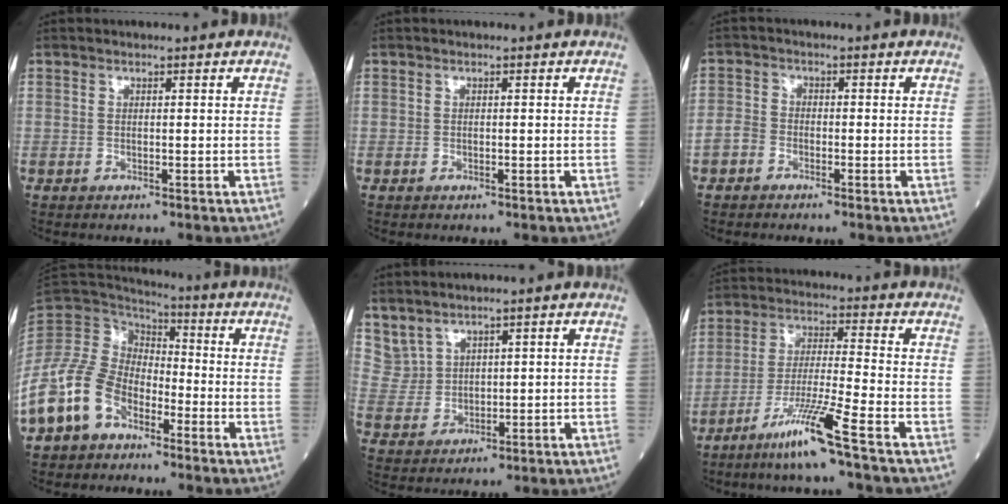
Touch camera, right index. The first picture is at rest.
{"total": 0.0}
{"total": 2.6, "force": [-1.6, 1.8, 0.9], "torque": [-0.016, 0.007, -0.036]}
{"total": 15.9, "force": [-9.0, 10.3, 8.1], "torque": [-0.202, 0.023, -0.179]}
{"total": 4.8, "force": [4.0, 2.7, 0.4], "torque": [-0.018, 0.009, 0.103]}
{"total": 9.4, "force": [-6.1, -1.4, 7.0], "torque": [-0.134, -0.027, -0.122]}